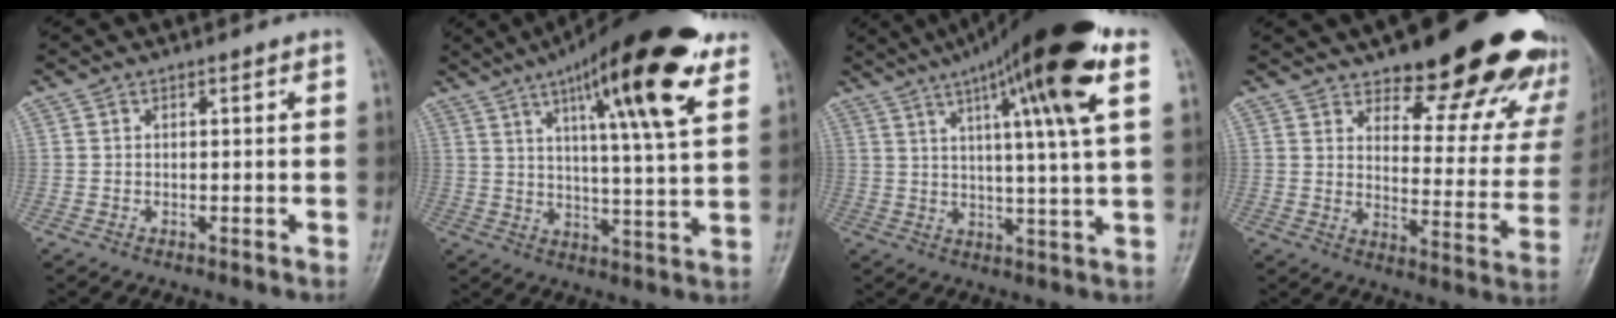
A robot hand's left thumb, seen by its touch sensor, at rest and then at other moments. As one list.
[{"total": 21.0, "force": [11.5, 3.6, 17.2], "torque": [-0.244, -0.034, 0.173]}, {"total": 20.0, "force": [9.5, 2.1, 17.5], "torque": [-0.269, -0.007, 0.141]}, {"total": 24.4, "force": [19.2, 8.4, 12.5], "torque": [-0.107, -0.117, 0.237]}]